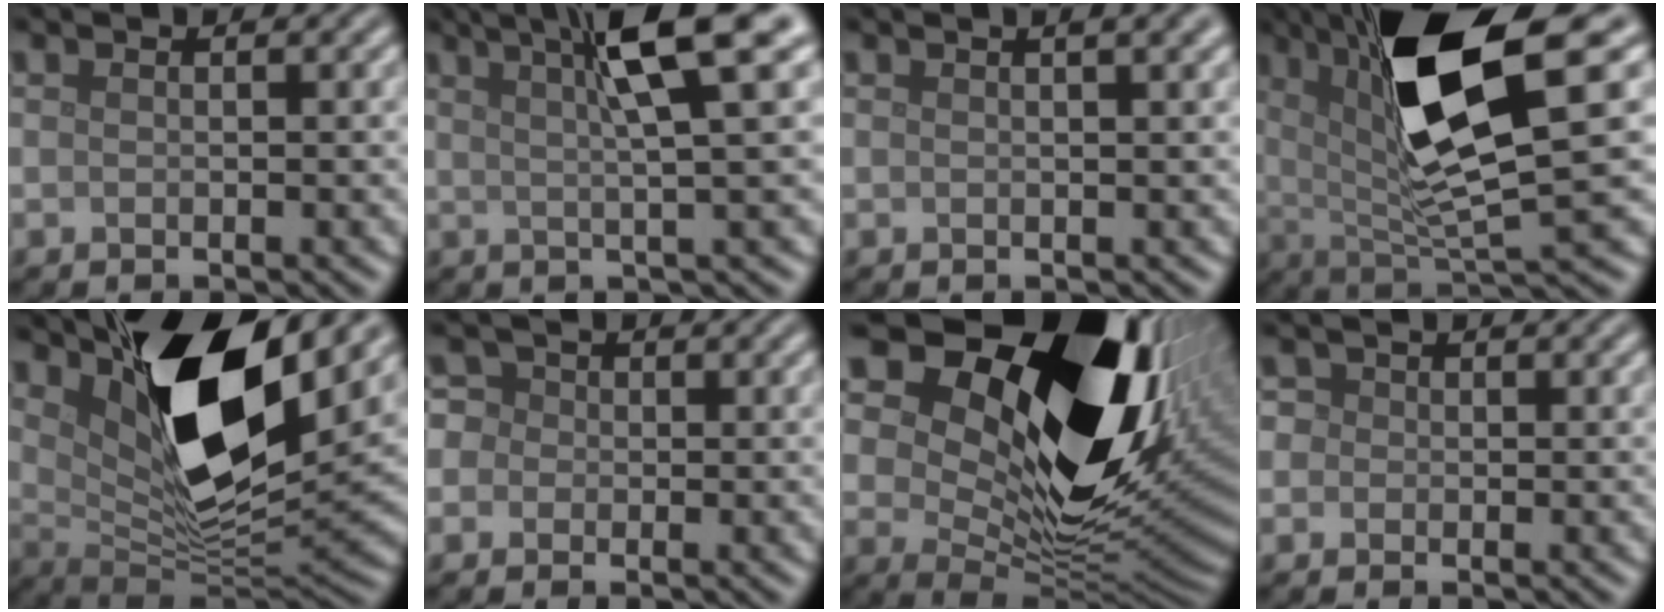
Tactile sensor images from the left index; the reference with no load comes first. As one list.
[{"total": 8.0, "force": [3.4, 1.1, 7.1], "torque": [-0.086, 0.024, 0.048]}, {"total": 3.9, "force": [1.9, 1.6, 3.1], "torque": [-0.012, 0.013, 0.000]}, {"total": 11.3, "force": [3.8, 2.6, 10.3], "torque": [-0.166, -0.003, 0.069]}, {"total": 11.9, "force": [5.6, 4.8, 9.4], "torque": [-0.166, -0.016, 0.116]}, {"total": 4.0, "force": [0.6, 3.7, 1.4], "torque": [-0.007, 0.041, -0.024]}, {"total": 19.3, "force": [7.9, 11.2, 13.7], "torque": [-0.221, 0.017, 0.145]}, {"total": 2.7, "force": [0.9, 2.3, 1.0], "torque": [0.006, 0.018, -0.017]}]